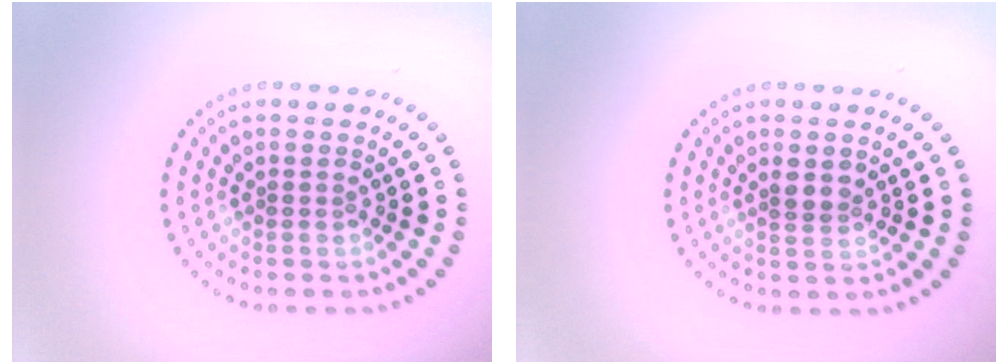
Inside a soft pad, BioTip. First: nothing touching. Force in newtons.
{"total": 1.7, "press": 1.5, "slide": 0.8}